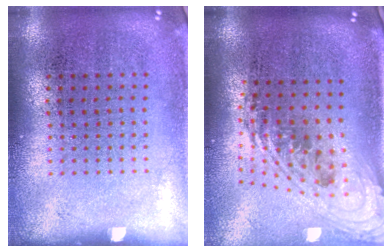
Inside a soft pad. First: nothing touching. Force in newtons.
{"total": 2.4, "press": 1.7, "slide": 1.7}